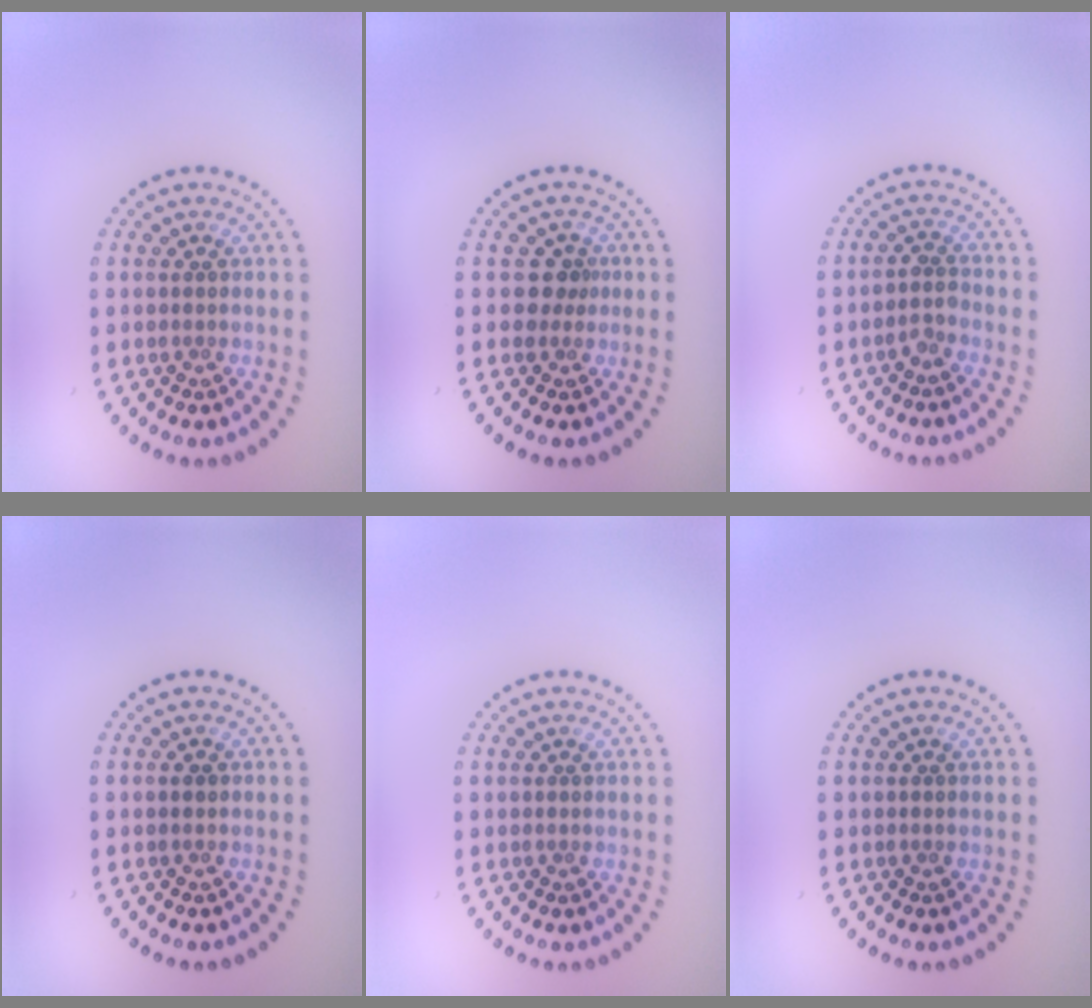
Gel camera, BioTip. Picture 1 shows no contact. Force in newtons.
{"total": 1.7, "press": 1.2, "slide": 1.2}
{"total": 1.4, "press": 1.1, "slide": 0.8}
{"total": 0.7, "press": 0.7, "slide": 0.2}
{"total": 0.0}
{"total": 0.0}